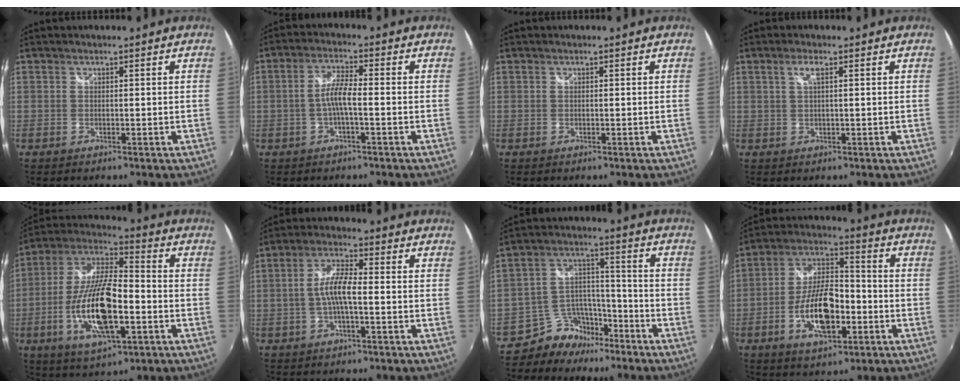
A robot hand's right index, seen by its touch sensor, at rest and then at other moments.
{"total": 4.4, "force": [-1.3, 0.5, 4.2], "torque": [-0.086, 0.007, -0.024]}
{"total": 0.0}
{"total": 2.0, "force": [0.7, 0.1, 1.9], "torque": [-0.035, 0.003, 0.011]}
{"total": 18.5, "force": [-5.3, 6.2, 16.5], "torque": [-0.339, -0.012, -0.098]}
{"total": 6.0, "force": [-1.2, 1.2, 5.8], "torque": [-0.118, 0.010, -0.022]}
{"total": 9.0, "force": [-7.2, 5.1, 2.0], "torque": [-0.042, 0.041, -0.120]}
{"total": 13.6, "force": [-4.4, 6.1, 11.3], "torque": [-0.222, 0.011, -0.073]}